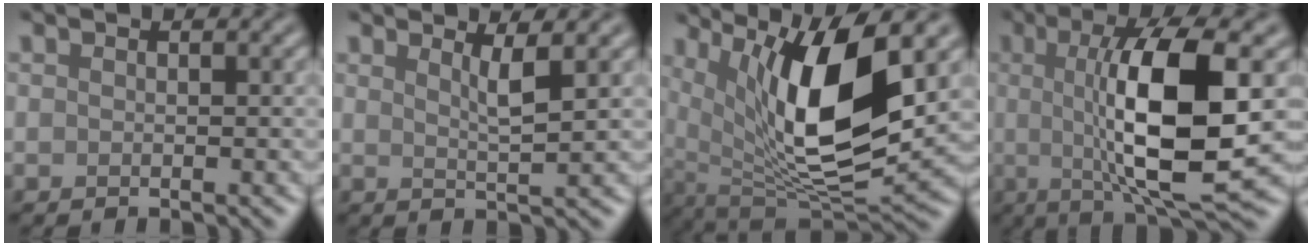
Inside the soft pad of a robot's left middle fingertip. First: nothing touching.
{"total": 2.3, "force": [1.2, 0.5, 1.9], "torque": [-0.024, -0.004, 0.016]}
{"total": 11.4, "force": [3.5, 3.7, 10.1], "torque": [-0.171, -0.016, 0.069]}
{"total": 11.0, "force": [0.5, 2.8, 10.6], "torque": [-0.163, -0.005, 0.012]}